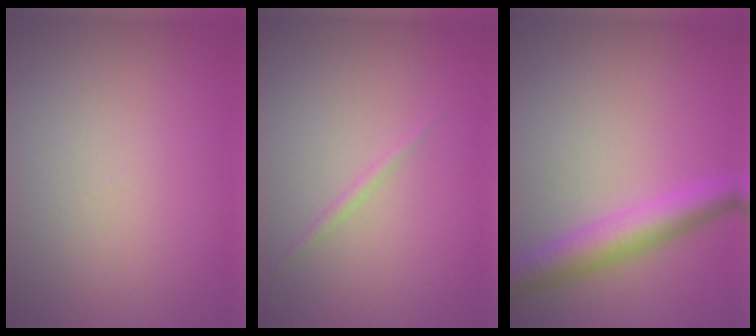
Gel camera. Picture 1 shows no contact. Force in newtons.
{"total": 0.6, "press": 0.6, "slide": 0.1}
{"total": 4.7, "press": 4.7, "slide": 0.2}